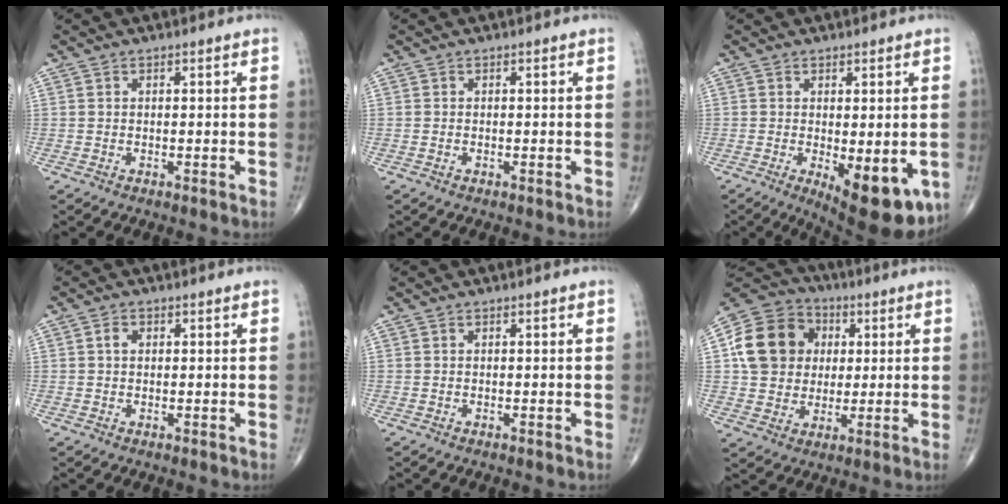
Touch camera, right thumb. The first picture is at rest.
{"total": 0.0}
{"total": 12.1, "force": [-3.7, 4.8, 10.5], "torque": [-0.123, -0.022, -0.039]}
{"total": 1.7, "force": [0.4, 1.2, 1.1], "torque": [-0.014, 0.004, 0.005]}
{"total": 0.0}
{"total": 15.4, "force": [2.7, 13.1, 7.5], "torque": [-0.122, 0.014, 0.046]}